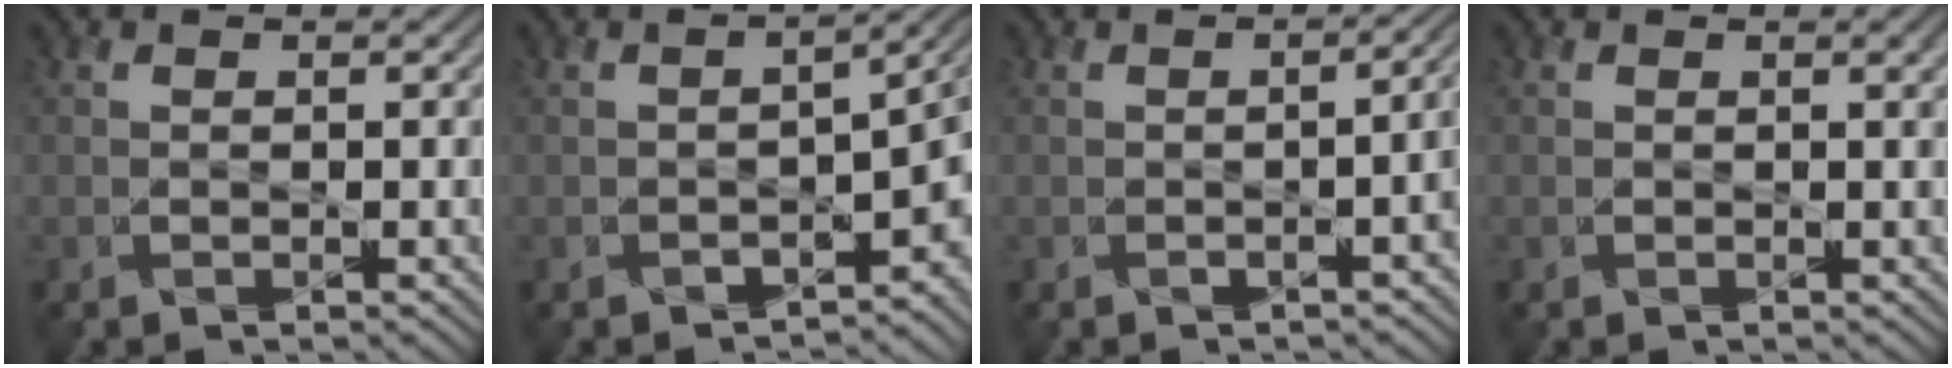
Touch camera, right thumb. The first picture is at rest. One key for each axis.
{"total": 6.9, "fx": -3.1, "fy": 3.2, "fz": 5.2, "tx": -0.068, "ty": -0.032, "tz": -0.037}
{"total": 4.5, "fx": -0.8, "fy": 1.4, "fz": 4.2, "tx": -0.042, "ty": 0.003, "tz": -0.009}
{"total": 1.1, "fx": 0.6, "fy": 0.2, "fz": 0.9, "tx": -0.012, "ty": -0.002, "tz": 0.011}